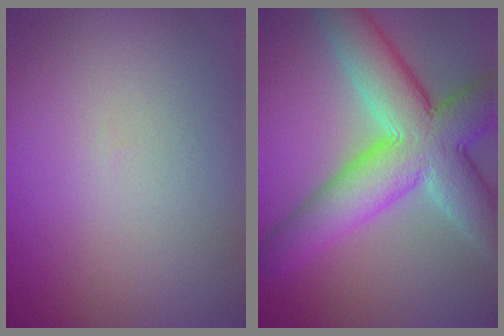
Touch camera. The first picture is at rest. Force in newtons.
{"total": 10.5, "press": 10.4, "slide": 0.8}